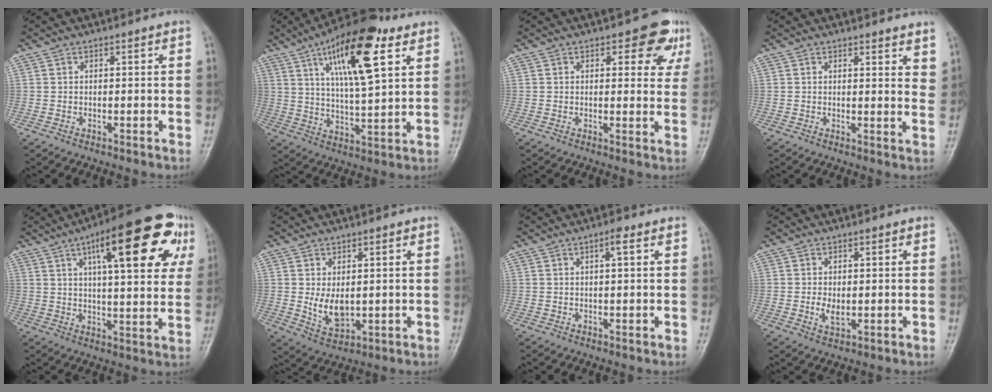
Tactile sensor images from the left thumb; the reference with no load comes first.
{"total": 18.2, "force": [8.5, 5.7, 15.1], "torque": [-0.228, -0.023, 0.140]}
{"total": 7.3, "force": [3.7, 3.8, 4.9], "torque": [-0.016, -0.011, 0.038]}
{"total": 4.6, "force": [3.8, 1.3, 2.2], "torque": [-0.012, -0.025, 0.041]}
{"total": 23.1, "force": [9.7, 7.3, 19.7], "torque": [-0.248, 0.000, 0.129]}
{"total": 6.1, "force": [0.4, 3.8, 4.7], "torque": [-0.069, -0.017, 0.019]}
{"total": 2.1, "force": [0.9, 0.4, 1.9], "torque": [-0.031, 0.003, 0.013]}
{"total": 3.0, "force": [-0.2, 1.9, 2.4], "torque": [-0.044, -0.006, -0.003]}